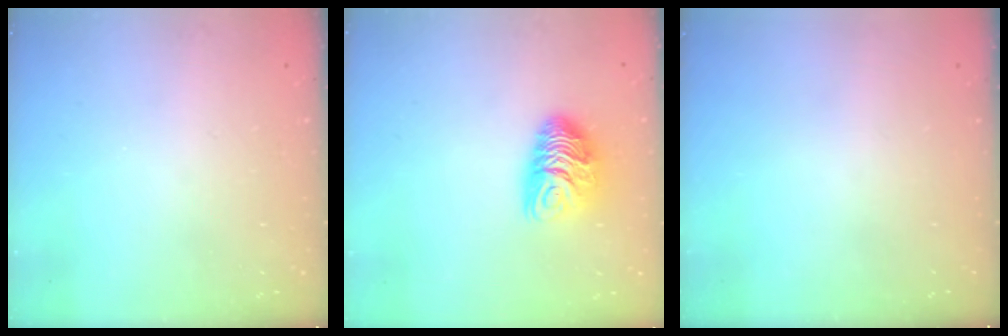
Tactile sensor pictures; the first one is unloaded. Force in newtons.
{"total": 9.4, "press": 9.4, "slide": 0.5}
{"total": 0.0}